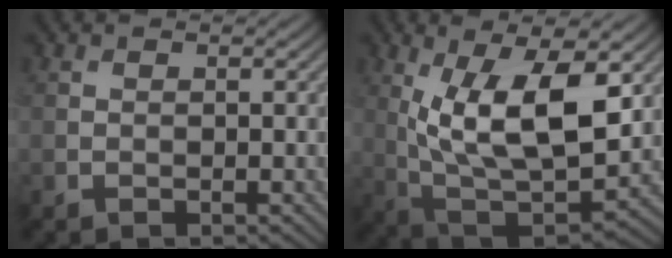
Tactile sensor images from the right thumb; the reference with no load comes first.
{"total": 14.3, "force": [3.6, 5.9, 12.5], "torque": [-0.229, -0.006, 0.066]}